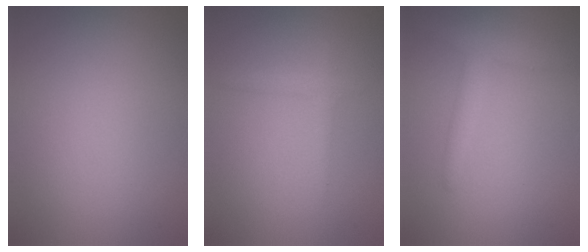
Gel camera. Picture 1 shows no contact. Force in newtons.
{"total": 1.0, "press": 1.0, "slide": 0.1}
{"total": 2.3, "press": 2.3, "slide": 0.1}